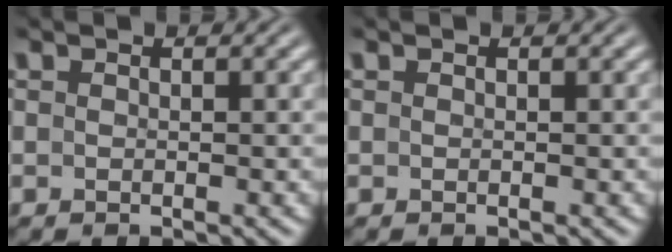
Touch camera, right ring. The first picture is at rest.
{"total": 0.0}